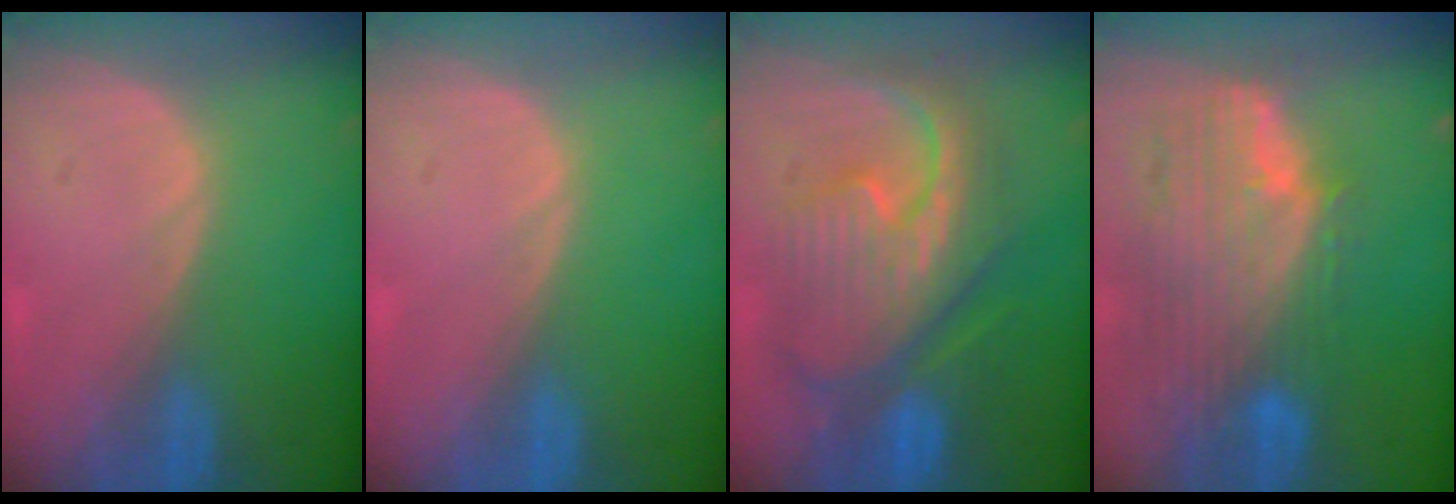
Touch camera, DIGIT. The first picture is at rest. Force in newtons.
{"total": 0.0}
{"total": 12.4, "press": 12.3, "slide": 1.4}
{"total": 11.7, "press": 10.0, "slide": 6.2}